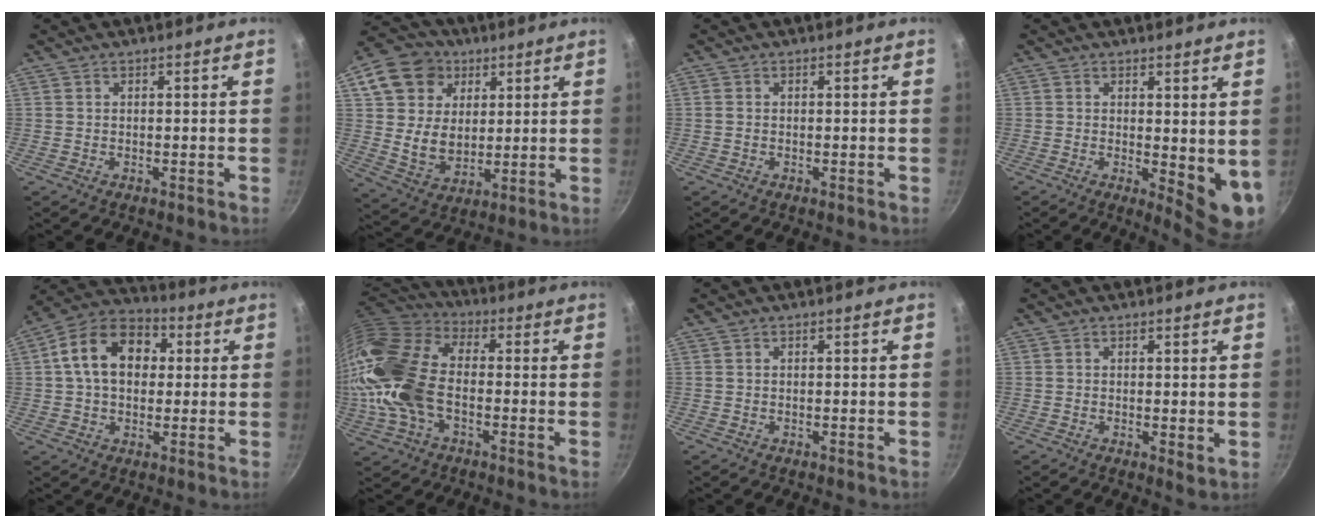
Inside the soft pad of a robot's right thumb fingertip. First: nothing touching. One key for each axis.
{"total": 15.3, "fx": 5.7, "fy": 12.2, "fz": 7.3, "tx": -0.107, "ty": -0.009, "tz": 0.103}
{"total": 0.7, "fx": -0.1, "fy": 0.6, "fz": 0.4, "tx": -0.007, "ty": 0.003, "tz": -0.003}
{"total": 8.1, "fx": 0.7, "fy": 3.1, "fz": 7.4, "tx": -0.086, "ty": -0.024, "tz": 0.014}
{"total": 14.4, "fx": 2.4, "fy": 10.4, "fz": 9.7, "tx": -0.130, "ty": 0.027, "tz": 0.021}
{"total": 21.6, "fx": -2.6, "fy": 13.4, "fz": 16.8, "tx": -0.342, "ty": 0.030, "tz": -0.062}
{"total": 0.0}
{"total": 2.1, "fx": 0.4, "fy": 0.8, "fz": 1.9, "tx": -0.028, "ty": -0.007, "tz": 0.005}